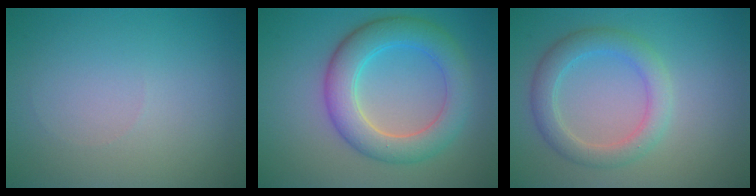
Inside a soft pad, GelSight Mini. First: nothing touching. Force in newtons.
{"total": 6.1, "press": 6.1, "slide": 0.5}
{"total": 3.4, "press": 3.4, "slide": 0.1}